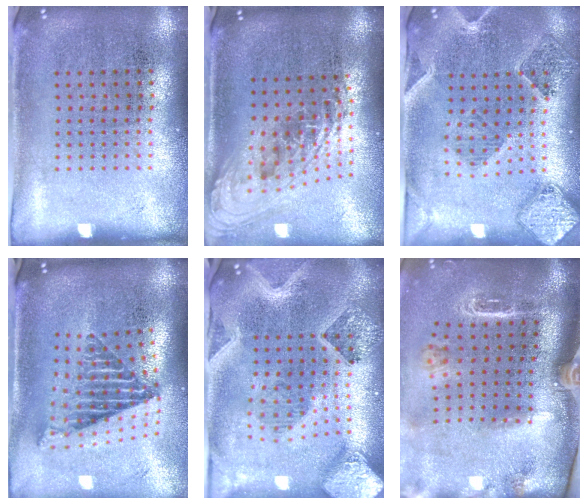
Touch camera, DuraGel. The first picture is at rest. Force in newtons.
{"total": 2.3, "press": 1.7, "slide": 1.6}
{"total": 1.6, "press": 1.5, "slide": 0.4}
{"total": 2.6, "press": 1.7, "slide": 1.9}
{"total": 4.1, "press": 3.2, "slide": 2.7}
{"total": 2.9, "press": 2.0, "slide": 2.0}